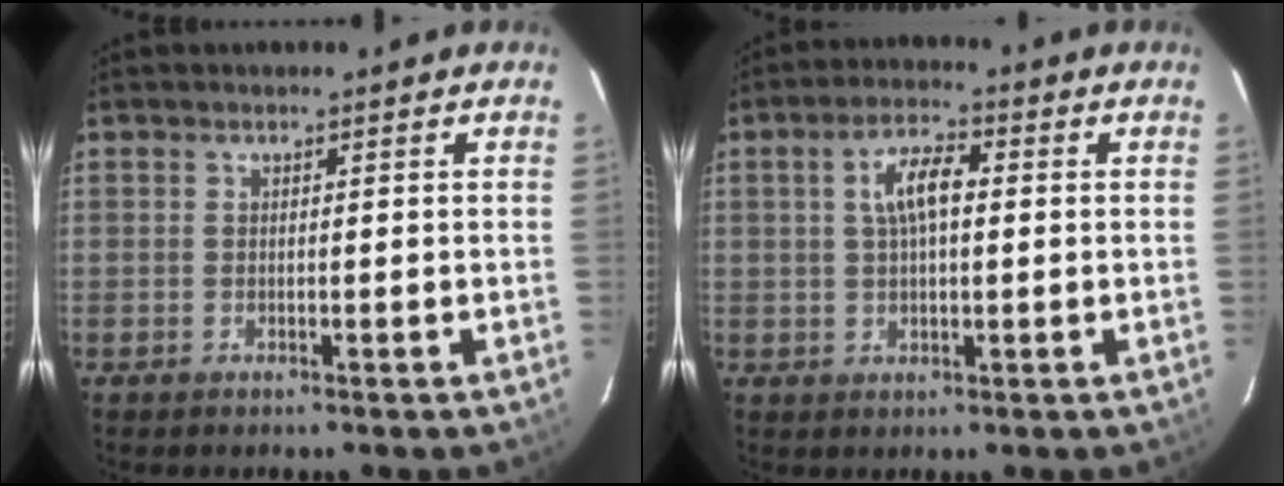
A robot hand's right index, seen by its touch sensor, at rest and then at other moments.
{"total": 6.4, "force": [1.1, 2.8, 5.6], "torque": [-0.107, 0.016, 0.024]}